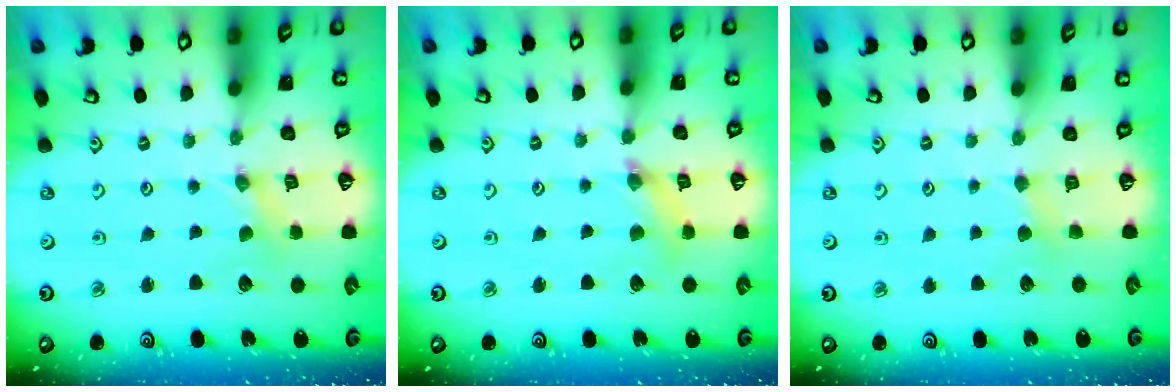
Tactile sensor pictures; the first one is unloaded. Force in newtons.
{"total": 4.2, "press": 4.2, "slide": 0.4}
{"total": 2.9, "press": 2.9, "slide": 0.4}